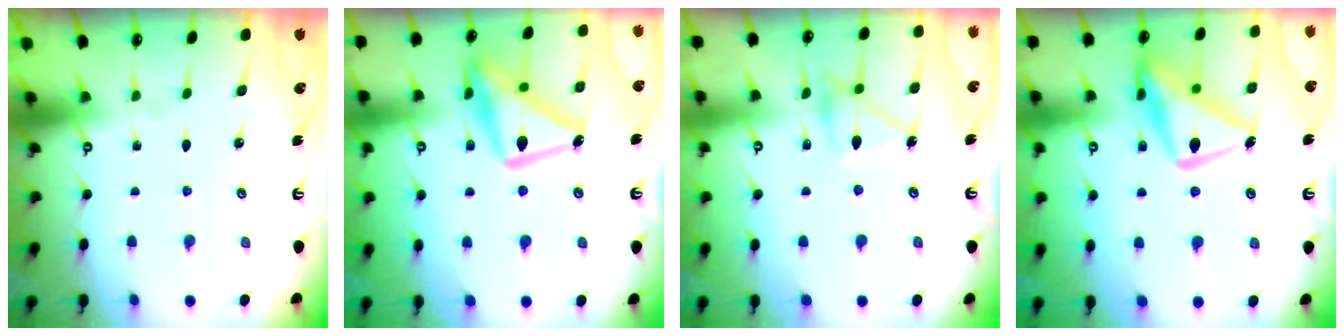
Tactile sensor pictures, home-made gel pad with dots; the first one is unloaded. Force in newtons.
{"total": 19.4, "press": 19.4, "slide": 1.4}
{"total": 12.8, "press": 12.8, "slide": 1.0}
{"total": 18.3, "press": 18.2, "slide": 1.5}